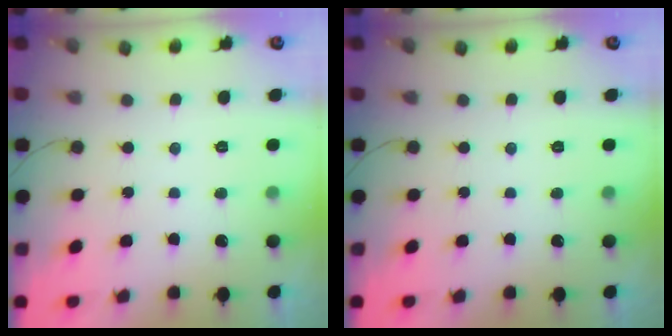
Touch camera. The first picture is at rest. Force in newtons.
{"total": 0.0}